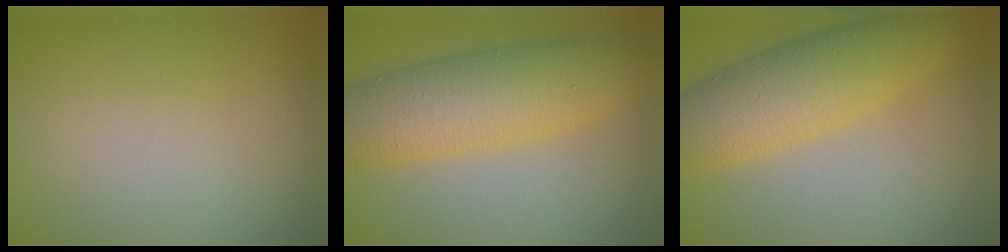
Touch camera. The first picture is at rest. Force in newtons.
{"total": 8.6, "press": 8.6, "slide": 0.2}
{"total": 7.4, "press": 7.4, "slide": 0.3}